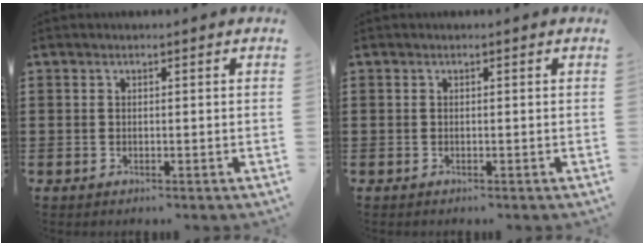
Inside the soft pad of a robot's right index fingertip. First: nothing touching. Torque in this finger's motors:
{"motor_torque": [-0.01, -0.03, 0.01, 0.02]}